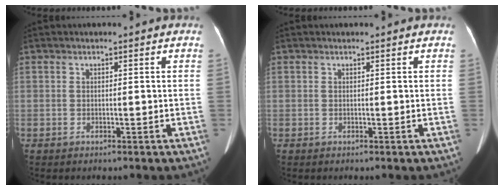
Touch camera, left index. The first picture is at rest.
{"total": 0.8, "force": [0.8, 0.0, 0.3], "torque": [-0.010, 0.012, 0.013]}